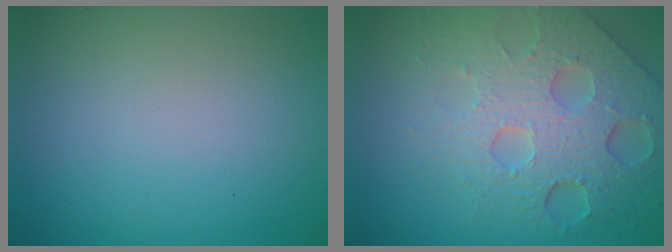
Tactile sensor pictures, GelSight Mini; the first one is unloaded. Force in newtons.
{"total": 8.3, "press": 5.4, "slide": 6.2}